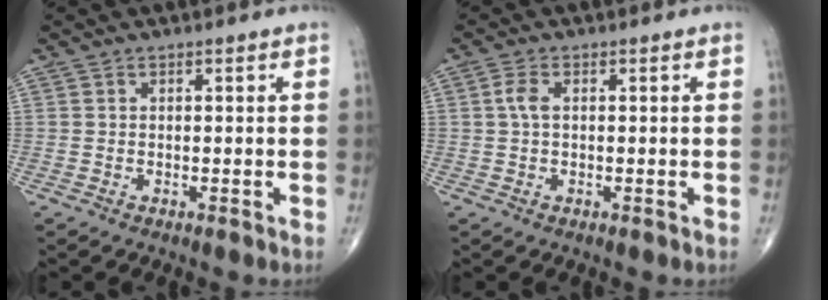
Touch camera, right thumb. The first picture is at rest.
{"total": 2.4, "force": [0.3, 1.2, 2.0], "torque": [-0.047, 0.007, 0.004]}